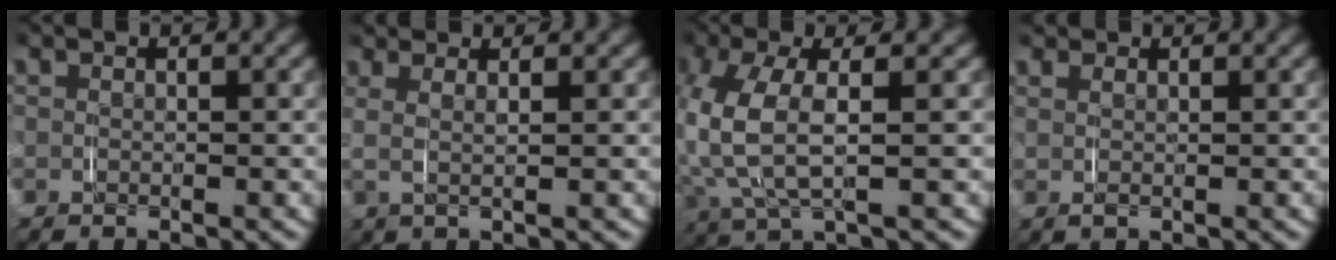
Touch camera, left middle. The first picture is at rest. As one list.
[{"total": 2.9, "force": [1.5, 0.7, 2.3], "torque": [-0.051, 0.009, 0.022]}, {"total": 8.0, "force": [0.7, 4.8, 6.4], "torque": [-0.171, 0.001, 0.014]}, {"total": 1.0, "force": [0.8, 0.3, 0.6], "torque": [-0.011, 0.002, 0.016]}]